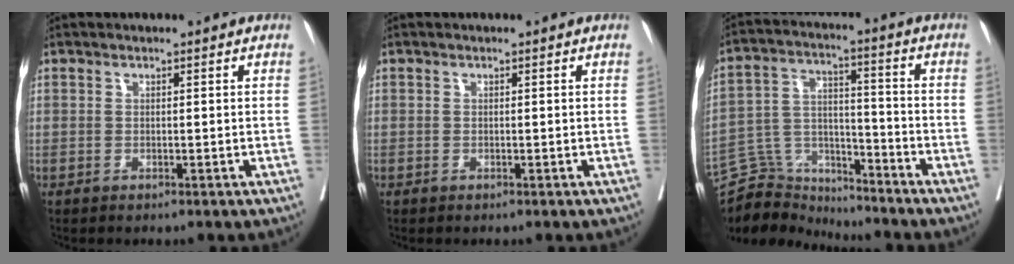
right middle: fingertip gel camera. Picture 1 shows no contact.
{"total": 0.0}
{"total": 10.7, "force": [-10.4, 2.6, -0.1], "torque": [-0.003, 0.044, -0.190]}